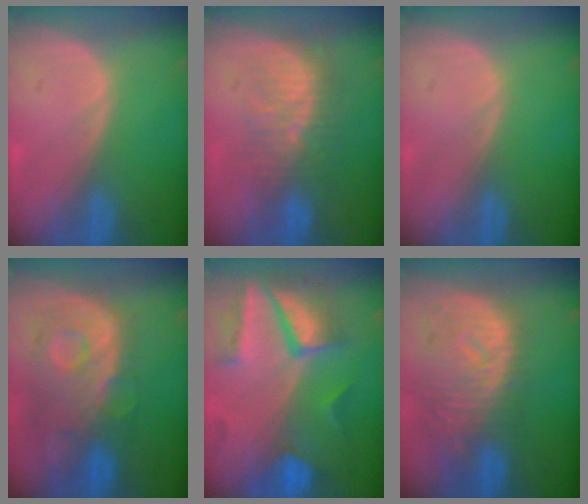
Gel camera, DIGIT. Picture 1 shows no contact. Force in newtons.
{"total": 7.9, "press": 7.5, "slide": 2.5}
{"total": 0.0}
{"total": 11.3, "press": 9.8, "slide": 5.7}
{"total": 9.6, "press": 8.3, "slide": 4.9}
{"total": 11.5, "press": 10.0, "slide": 5.7}